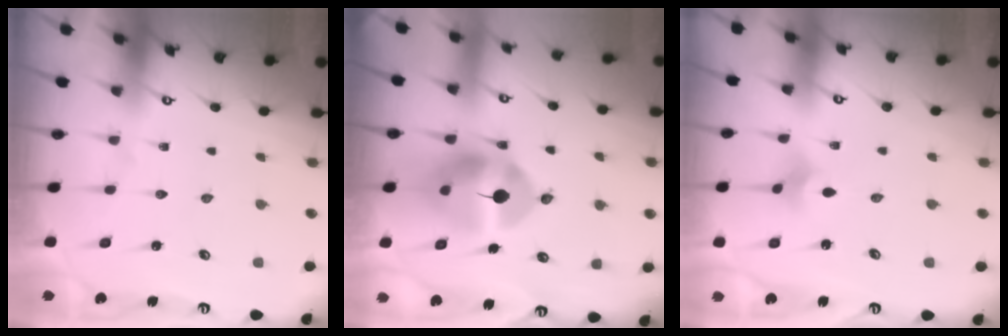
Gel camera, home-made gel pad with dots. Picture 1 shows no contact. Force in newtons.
{"total": 10.9, "press": 10.8, "slide": 1.7}
{"total": 2.1, "press": 2.0, "slide": 0.6}